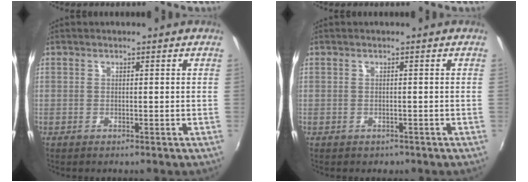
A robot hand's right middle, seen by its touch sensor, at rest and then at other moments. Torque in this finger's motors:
{"motor_torque": [0.27, -0.27, -0.01, 0.01]}